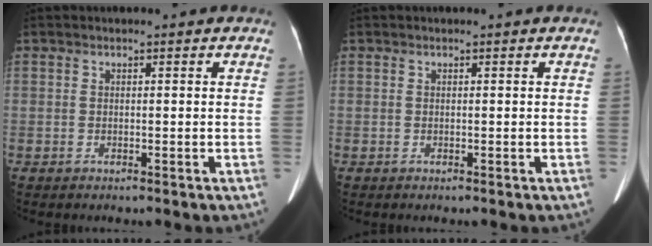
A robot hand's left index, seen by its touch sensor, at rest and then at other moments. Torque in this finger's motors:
{"motor_torque": [0.00, 0.00, 0.00, 0.00]}